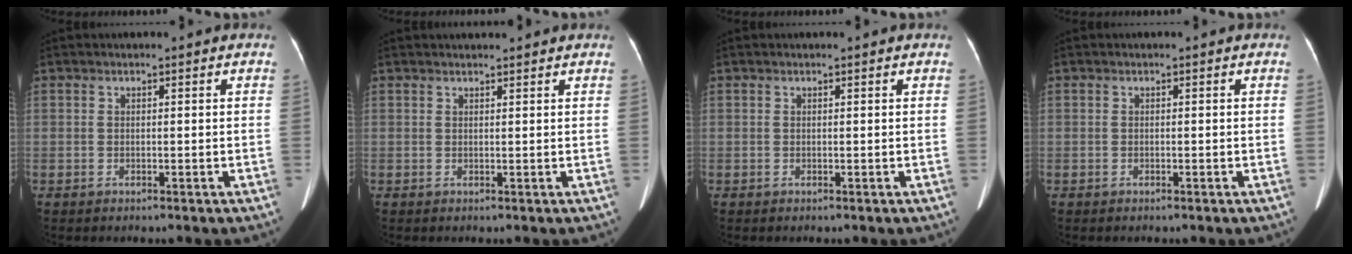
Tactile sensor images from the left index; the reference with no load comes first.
{"total": 4.0, "force": [3.8, 0.2, 1.1], "torque": [-0.014, 0.024, 0.048]}
{"total": 0.8, "force": [0.7, -0.1, 0.3], "torque": [-0.007, 0.005, 0.011]}
{"total": 0.0}